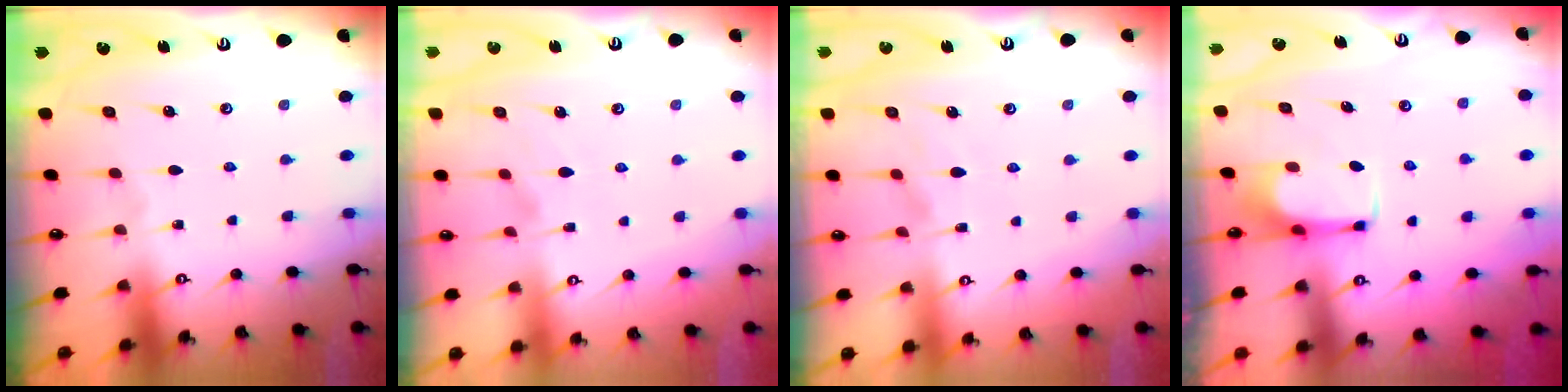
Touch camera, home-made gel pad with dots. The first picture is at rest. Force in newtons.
{"total": 3.3, "press": 3.1, "slide": 1.1}
{"total": 4.3, "press": 4.1, "slide": 1.2}
{"total": 1.7, "press": 1.6, "slide": 0.4}